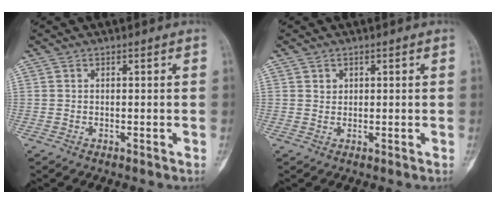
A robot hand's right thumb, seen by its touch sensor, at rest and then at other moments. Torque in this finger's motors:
{"motor_torque": [0.18, 0.39, -0.06, -0.08, -0.01]}